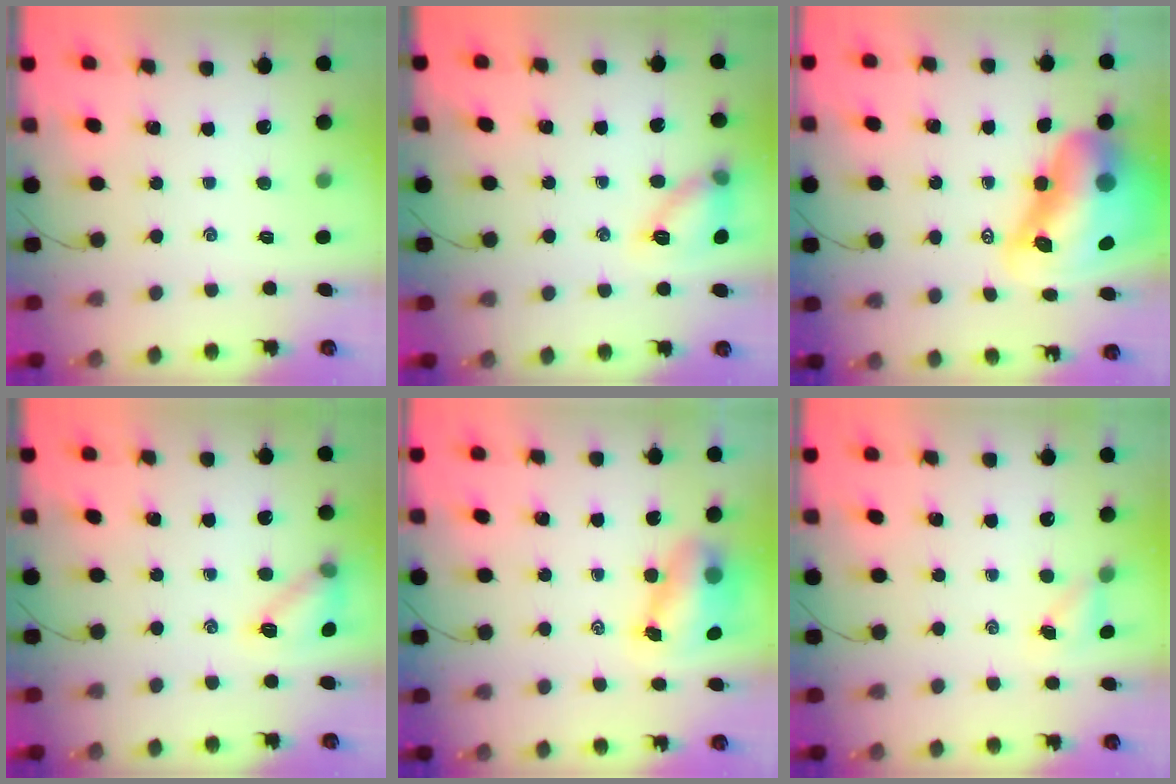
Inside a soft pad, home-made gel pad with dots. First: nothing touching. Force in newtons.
{"total": 11.3, "press": 11.3, "slide": 0.4}
{"total": 19.3, "press": 18.4, "slide": 5.6}
{"total": 10.7, "press": 10.7, "slide": 0.3}
{"total": 7.5, "press": 7.4, "slide": 1.3}
{"total": 4.2, "press": 4.1, "slide": 0.6}